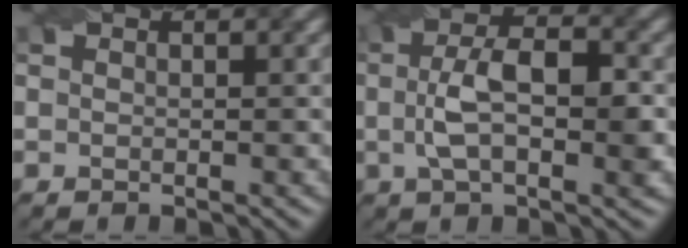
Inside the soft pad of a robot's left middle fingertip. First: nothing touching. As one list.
[{"total": 6.0, "force": [-0.1, 2.6, 5.4], "torque": [-0.098, 0.003, -0.006]}]